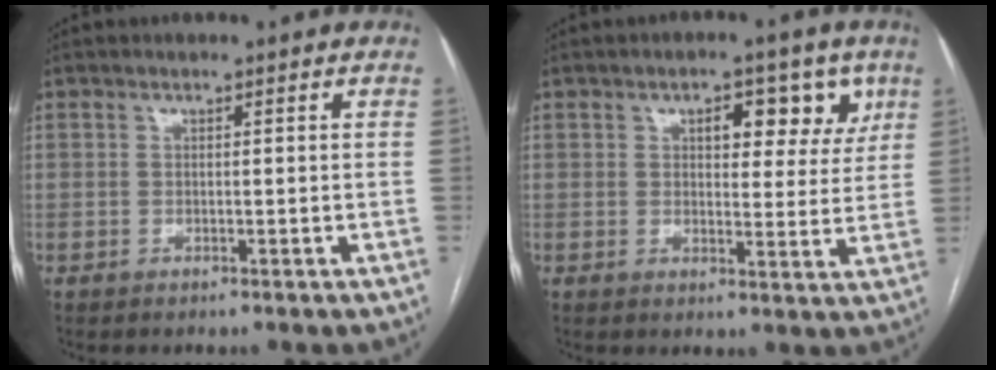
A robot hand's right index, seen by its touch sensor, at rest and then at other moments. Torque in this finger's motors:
{"motor_torque": [0.58, 0.50, 0.26, 0.05]}